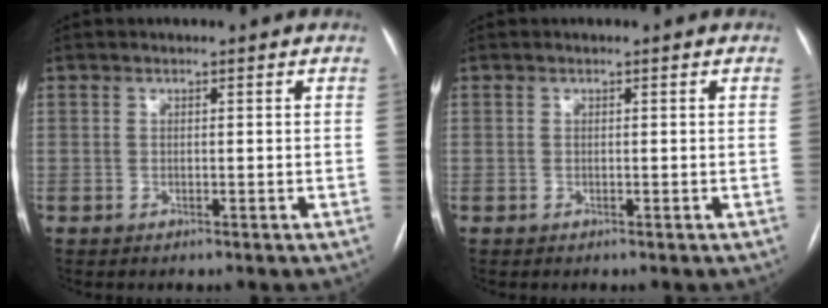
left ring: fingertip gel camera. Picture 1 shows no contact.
{"total": 0.0}